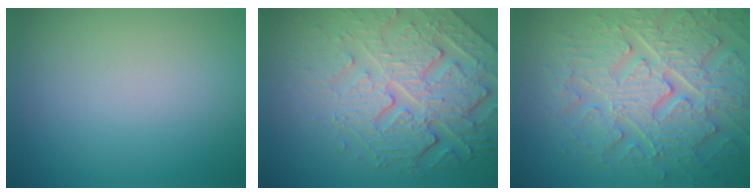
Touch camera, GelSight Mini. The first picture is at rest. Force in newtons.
{"total": 6.6, "press": 5.4, "slide": 3.9}
{"total": 8.0, "press": 6.5, "slide": 4.7}